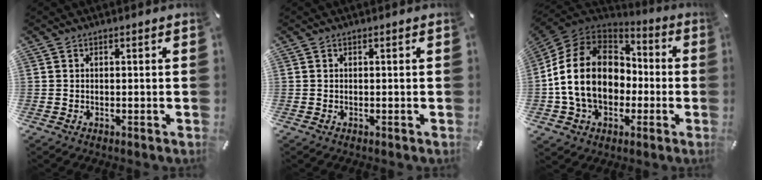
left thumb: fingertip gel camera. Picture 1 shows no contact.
{"total": 0.0}
{"total": 18.8, "force": [-2.4, 14.9, 11.2], "torque": [-0.240, 0.026, -0.042]}